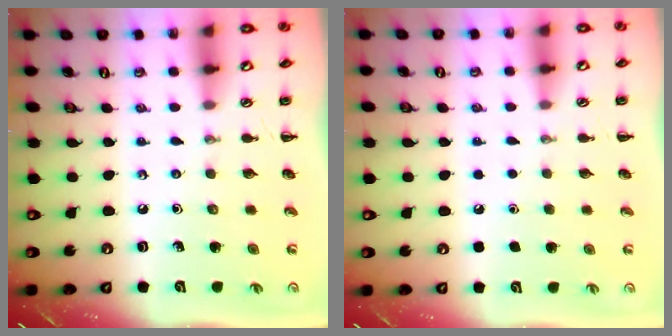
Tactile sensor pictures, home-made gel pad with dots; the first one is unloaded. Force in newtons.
{"total": 1.8, "press": 1.7, "slide": 0.1}